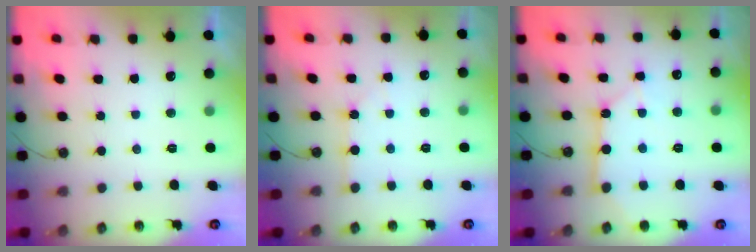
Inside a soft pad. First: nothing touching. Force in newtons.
{"total": 1.3, "press": 1.2, "slide": 0.2}
{"total": 7.3, "press": 7.3, "slide": 0.7}